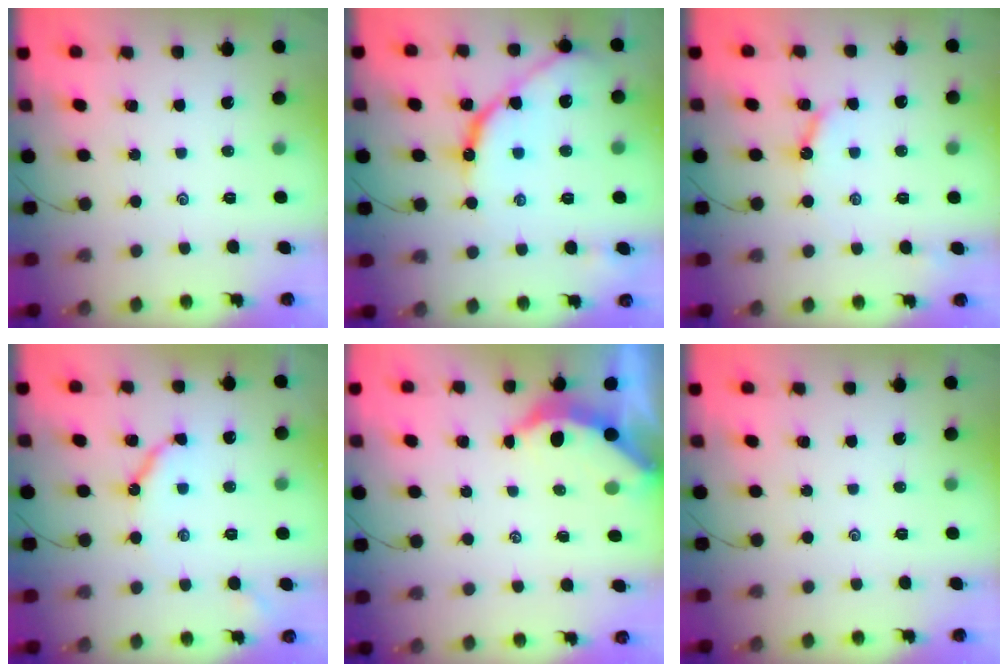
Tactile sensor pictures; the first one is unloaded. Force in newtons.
{"total": 12.5, "press": 12.5, "slide": 0.9}
{"total": 6.5, "press": 6.5, "slide": 0.5}
{"total": 8.1, "press": 8.0, "slide": 0.8}
{"total": 3.6, "press": 3.6, "slide": 0.3}
{"total": 0.0}